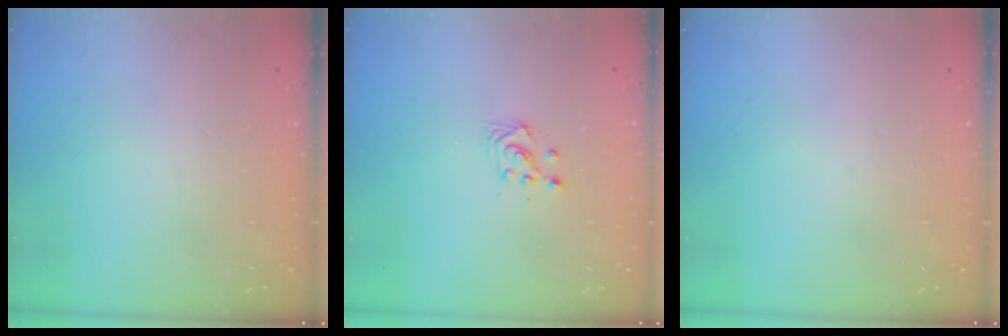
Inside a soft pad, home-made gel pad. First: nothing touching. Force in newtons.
{"total": 3.0, "press": 2.9, "slide": 0.8}
{"total": 0.0}